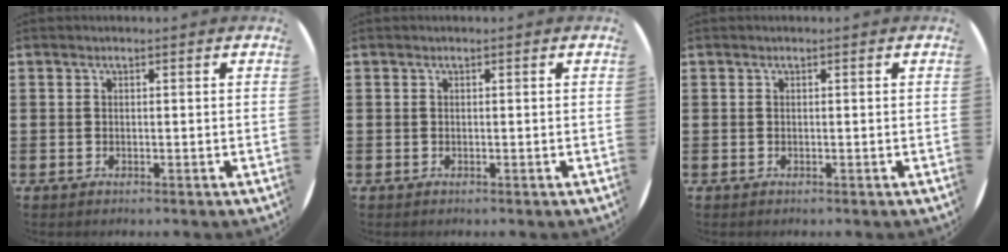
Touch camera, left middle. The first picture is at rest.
{"total": 0.0}
{"total": 0.0}